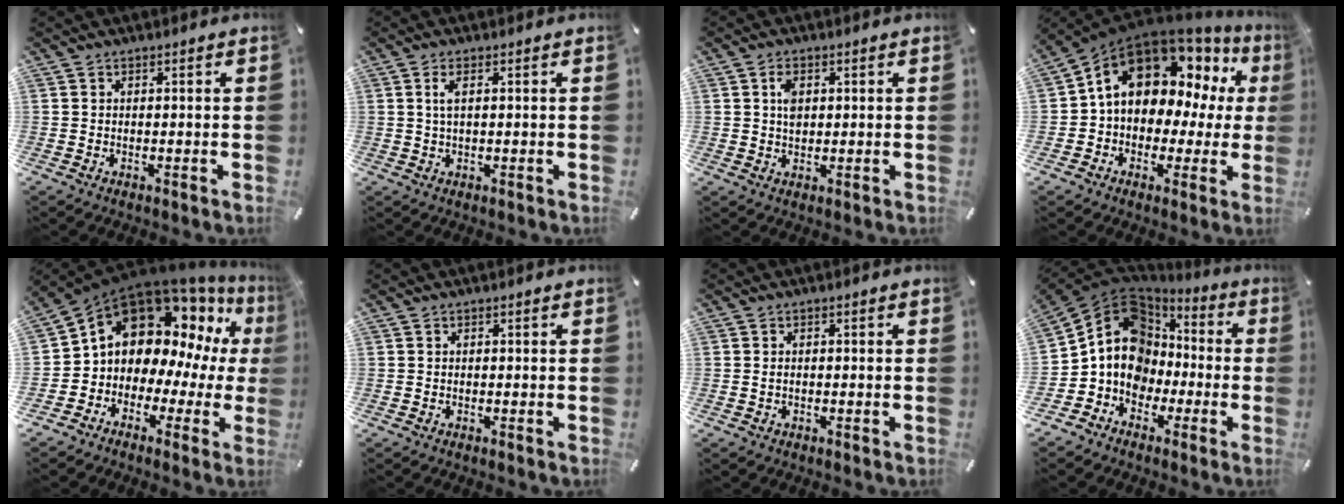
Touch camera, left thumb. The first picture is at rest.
{"total": 2.6, "force": [0.6, 0.9, 2.4], "torque": [-0.049, 0.005, 0.008]}
{"total": 3.4, "force": [0.9, 2.4, 2.2], "torque": [-0.034, 0.001, 0.012]}
{"total": 14.9, "force": [7.6, 9.8, 8.2], "torque": [-0.142, -0.053, 0.135]}
{"total": 15.0, "force": [6.8, 11.2, 7.4], "torque": [-0.122, -0.066, 0.124]}
{"total": 0.0}
{"total": 1.0, "force": [-0.2, 0.7, 0.7], "torque": [-0.016, 0.002, -0.005]}
{"total": 13.3, "force": [-0.9, 12.0, 5.7], "torque": [-0.123, 0.002, -0.012]}